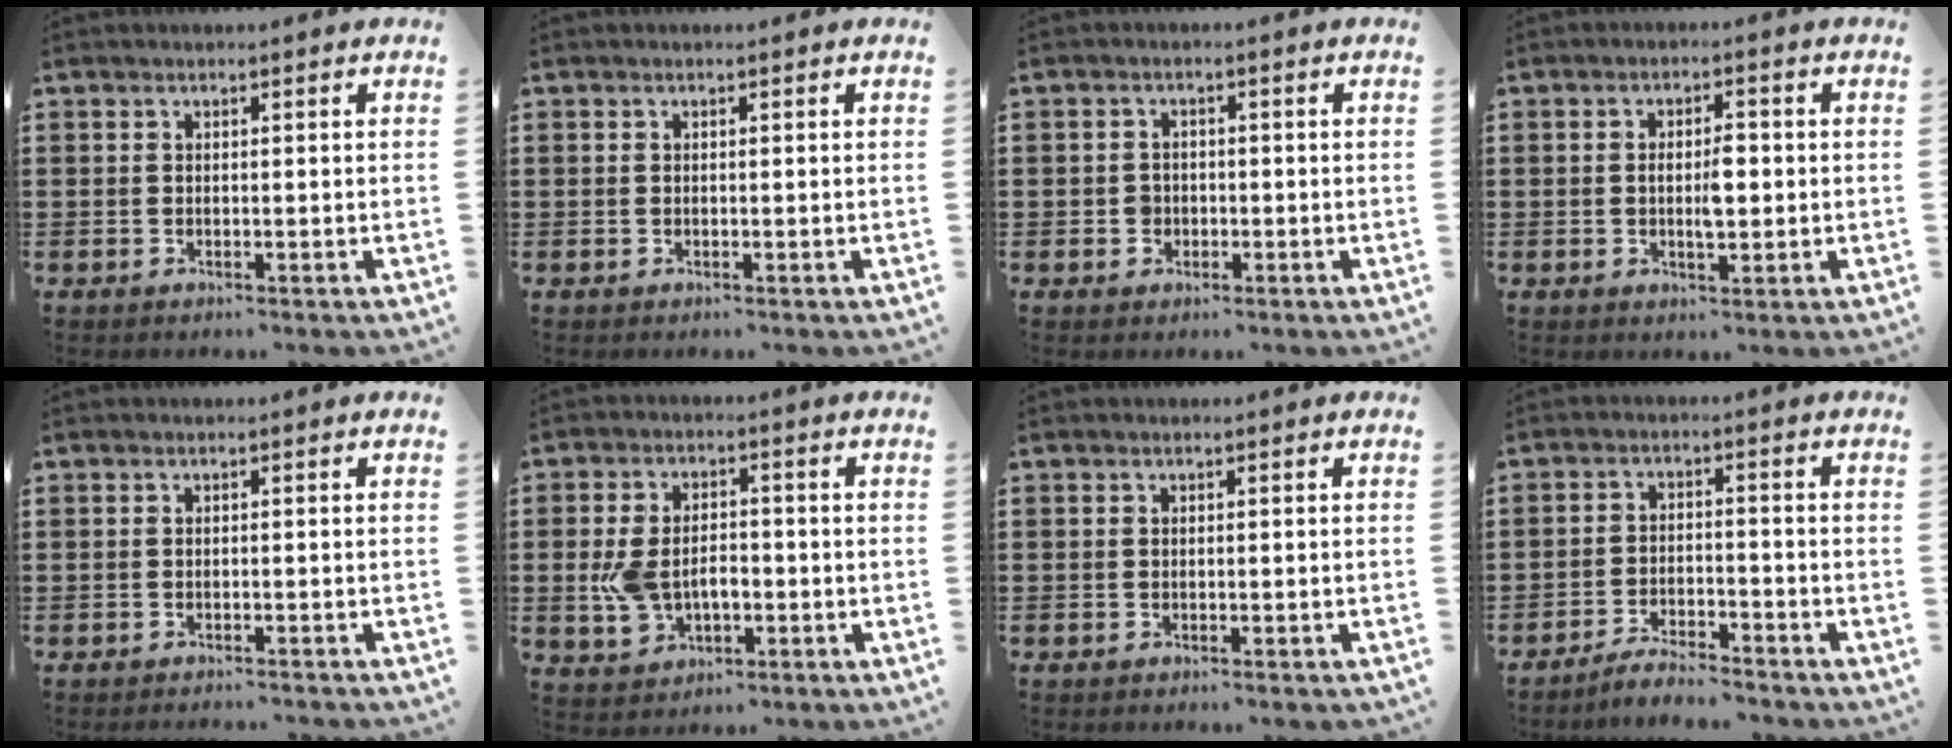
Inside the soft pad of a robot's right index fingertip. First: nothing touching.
{"total": 0.0}
{"total": 2.0, "force": [-0.6, 1.8, 0.6], "torque": [-0.016, 0.004, -0.014]}
{"total": 3.9, "force": [-0.1, 1.3, 3.7], "torque": [-0.068, 0.000, -0.003]}
{"total": 1.0, "force": [-1.0, -0.2, 0.0], "torque": [-0.003, -0.002, -0.020]}
{"total": 6.2, "force": [-1.1, 4.0, 4.7], "torque": [-0.113, 0.001, -0.026]}
{"total": 0.5, "force": [-0.5, -0.1, 0.1], "torque": [-0.003, -0.004, -0.009]}
{"total": 4.1, "force": [-4.0, 0.1, 0.8], "torque": [-0.025, 0.002, -0.084]}